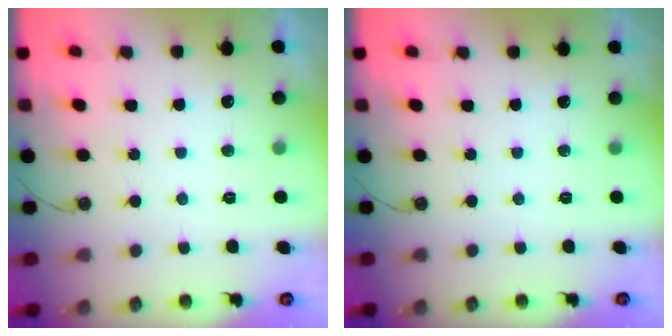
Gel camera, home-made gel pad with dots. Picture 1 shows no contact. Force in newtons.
{"total": 0.0}